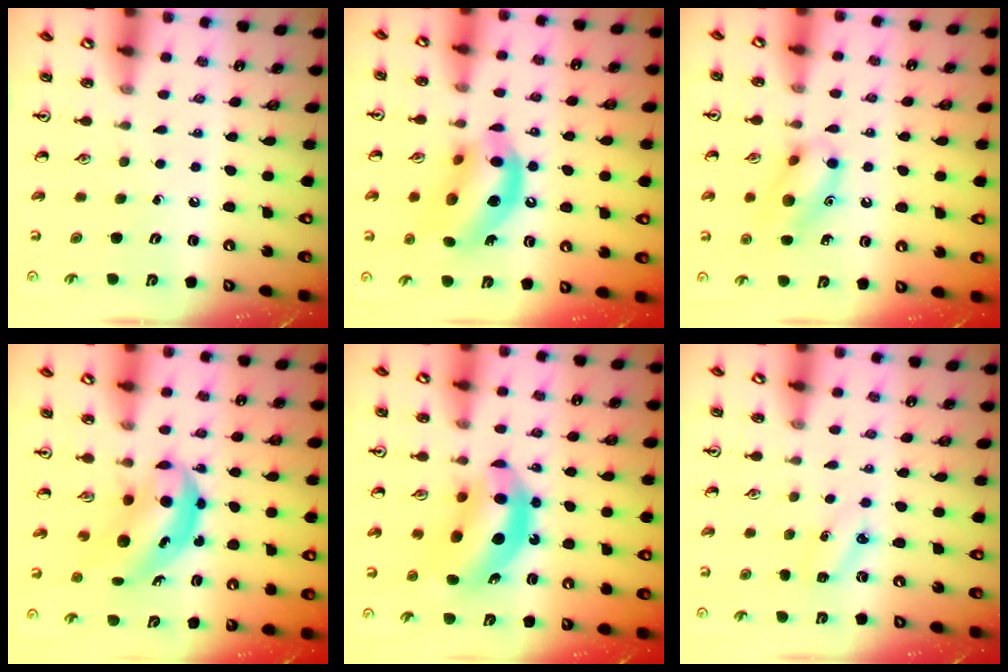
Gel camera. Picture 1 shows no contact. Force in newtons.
{"total": 14.2, "press": 13.7, "slide": 3.6}
{"total": 11.7, "press": 11.6, "slide": 0.9}
{"total": 5.5, "press": 5.4, "slide": 1.2}
{"total": 11.1, "press": 10.6, "slide": 3.3}
{"total": 3.8, "press": 3.6, "slide": 1.3}